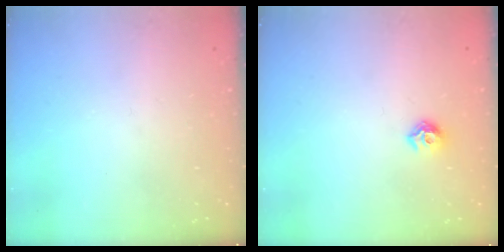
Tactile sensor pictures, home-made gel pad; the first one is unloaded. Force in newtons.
{"total": 6.9, "press": 6.8, "slide": 0.9}